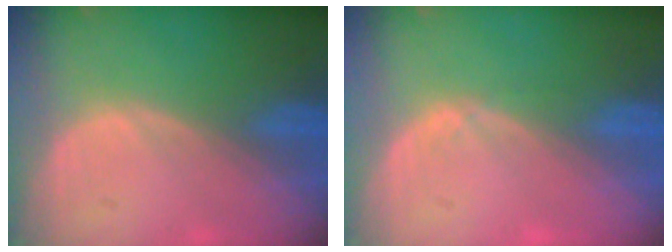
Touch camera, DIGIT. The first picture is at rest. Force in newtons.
{"total": 0.7, "press": 0.6, "slide": 0.2}